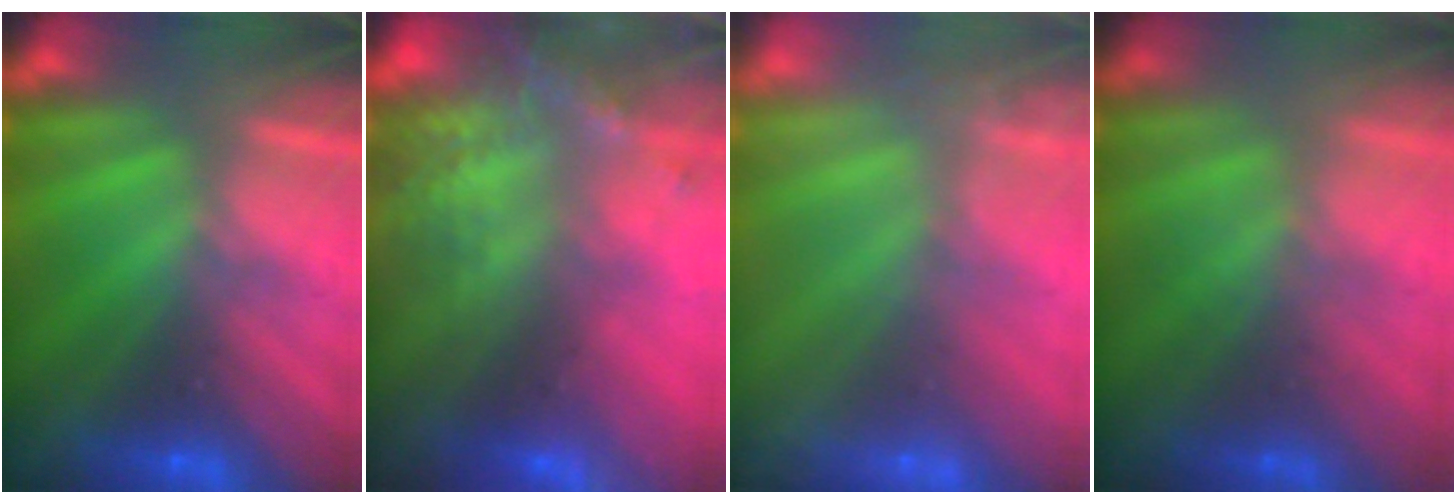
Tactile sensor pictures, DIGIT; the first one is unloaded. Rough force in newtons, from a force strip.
{"total": 6.7}
{"total": 2.4}
{"total": 1.8}